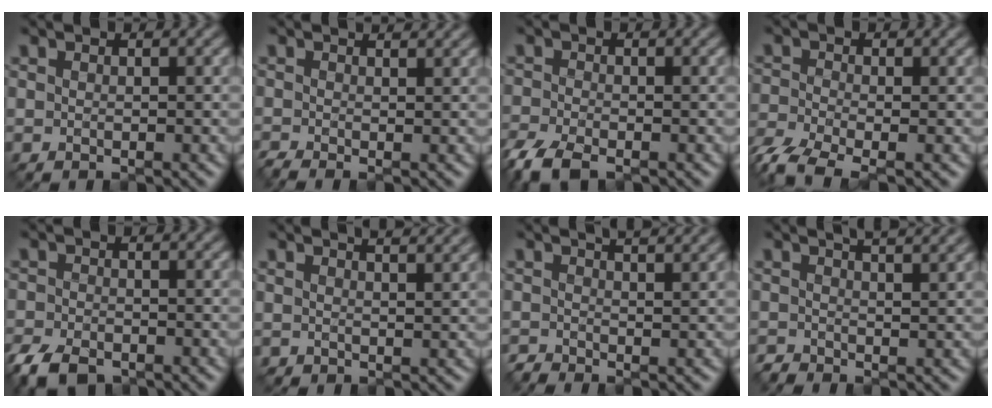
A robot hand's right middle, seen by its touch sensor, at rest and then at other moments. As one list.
[{"total": 1.9, "force": [-0.4, 0.6, 1.8], "torque": [-0.034, -0.003, -0.018]}, {"total": 4.7, "force": [-3.5, 1.8, 2.7], "torque": [-0.059, -0.015, -0.077]}, {"total": 4.3, "force": [-3.1, 1.5, 2.6], "torque": [-0.063, -0.015, -0.073]}, {"total": 4.8, "force": [-3.5, 2.3, 2.4], "torque": [-0.044, -0.010, -0.074]}, {"total": 3.8, "force": [2.8, 1.5, 1.9], "torque": [0.002, 0.024, 0.010]}, {"total": 2.0, "force": [0.4, 0.7, 1.9], "torque": [-0.020, 0.004, -0.005]}, {"total": 2.8, "force": [1.0, 1.0, 2.4], "torque": [-0.020, 0.010, 0.000]}]